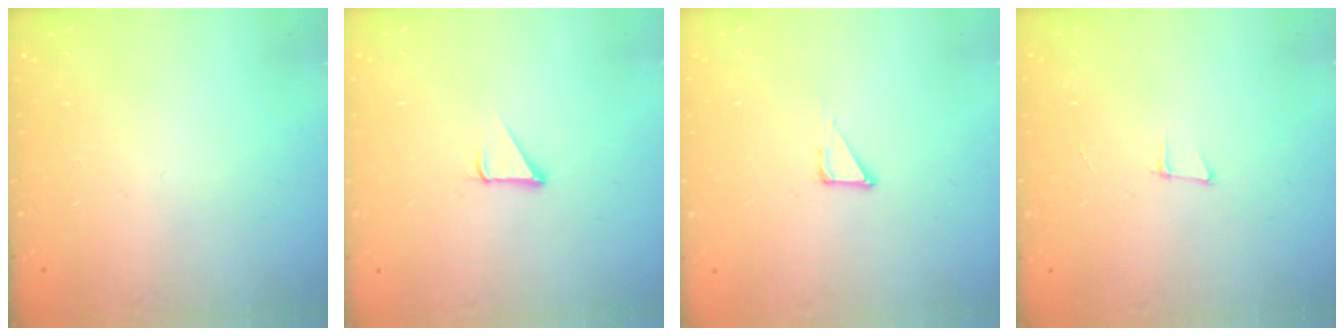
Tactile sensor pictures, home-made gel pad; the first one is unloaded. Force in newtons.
{"total": 1.9, "press": 1.9, "slide": 0.1}
{"total": 3.6, "press": 3.6, "slide": 0.2}
{"total": 5.8, "press": 5.1, "slide": 2.8}